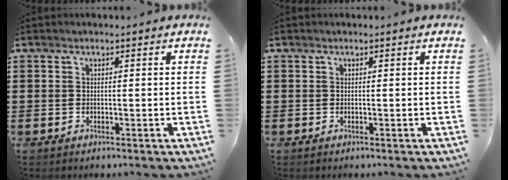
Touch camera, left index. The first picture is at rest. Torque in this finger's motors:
{"motor_torque": [0.00, 0.00, 0.00, 0.00]}